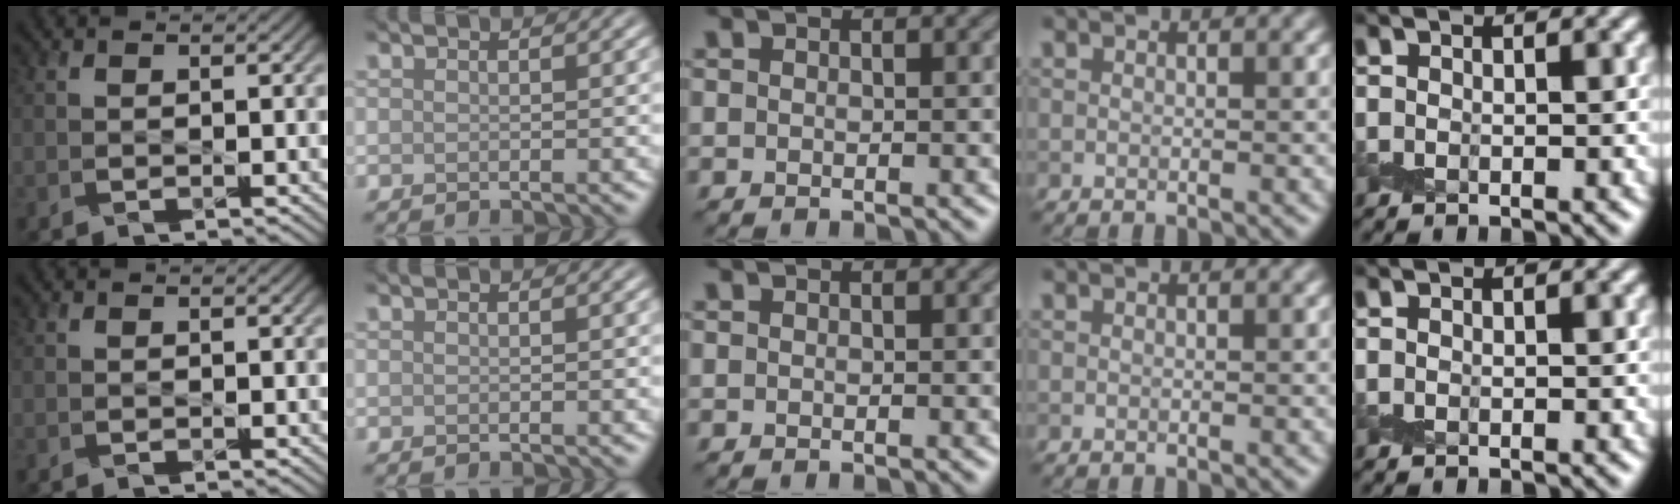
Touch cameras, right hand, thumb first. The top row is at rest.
{}